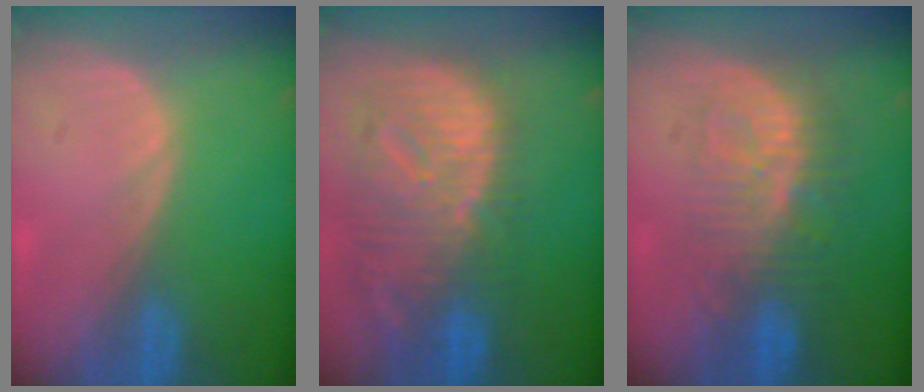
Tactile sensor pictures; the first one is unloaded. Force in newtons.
{"total": 12.5, "press": 10.8, "slide": 6.3}
{"total": 9.4, "press": 8.8, "slide": 3.3}